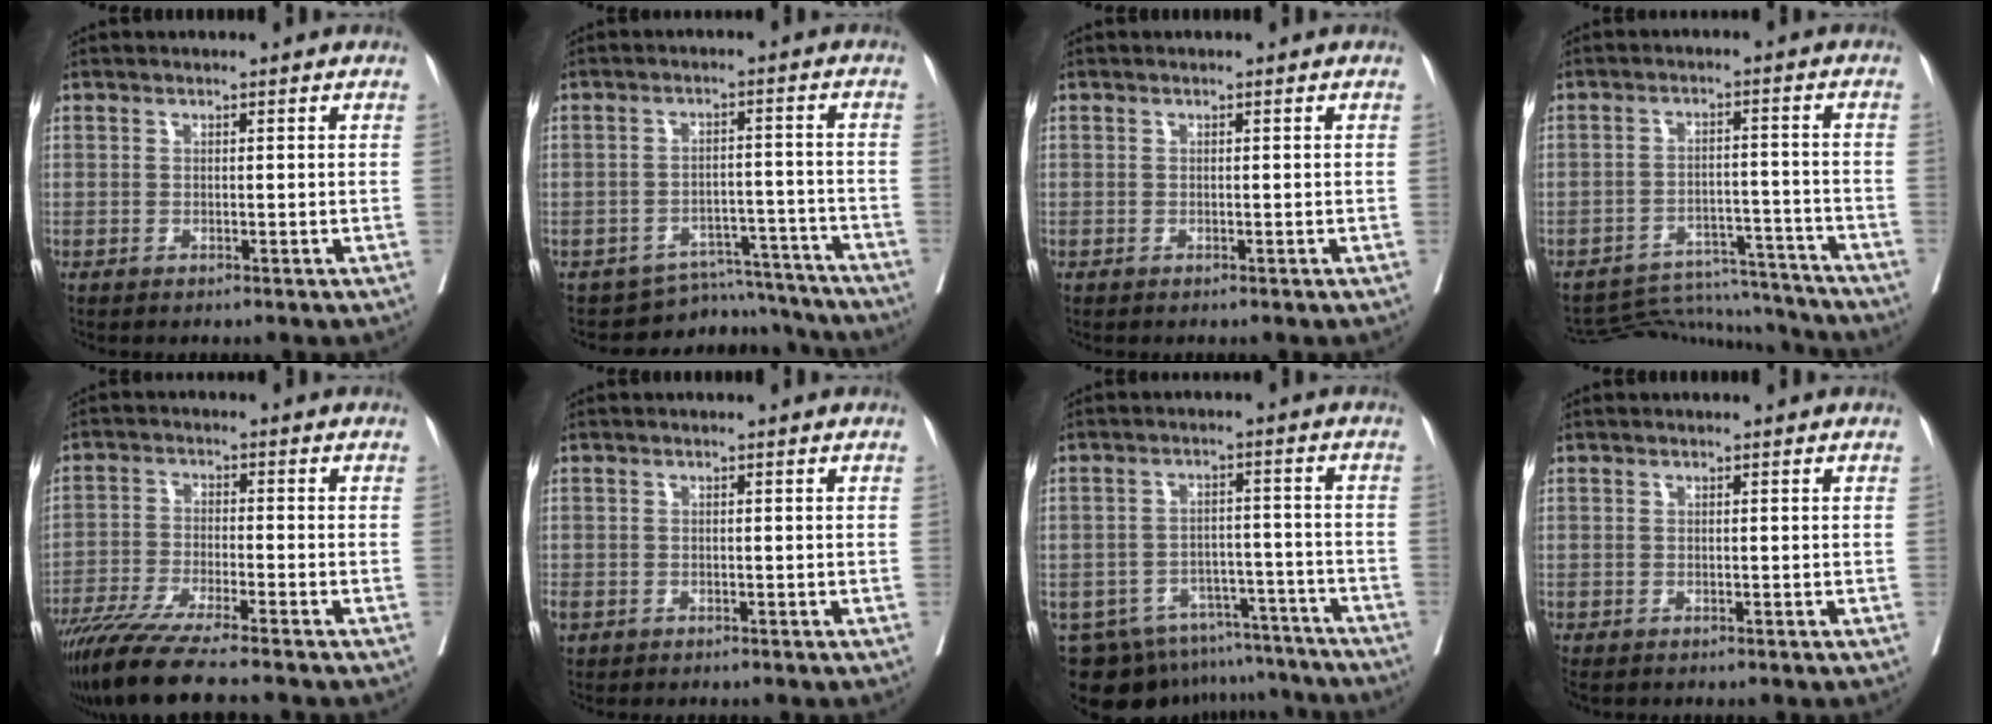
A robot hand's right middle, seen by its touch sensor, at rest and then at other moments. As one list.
[{"total": 9.5, "force": [-9.2, 2.1, -1.3], "torque": [0.031, 0.042, -0.119]}, {"total": 0.0}, {"total": 12.0, "force": [-12.0, 0.8, -0.4], "torque": [0.008, 0.019, -0.172]}, {"total": 11.8, "force": [-9.7, -0.9, 6.6], "torque": [-0.098, -0.038, -0.164]}, {"total": 1.8, "force": [-0.9, 1.2, 1.1], "torque": [-0.035, 0.002, -0.017]}, {"total": 15.4, "force": [-13.8, 6.0, 3.3], "torque": [-0.055, 0.024, -0.180]}, {"total": 1.3, "force": [-1.1, 0.6, 0.4], "torque": [-0.012, -0.004, -0.020]}]